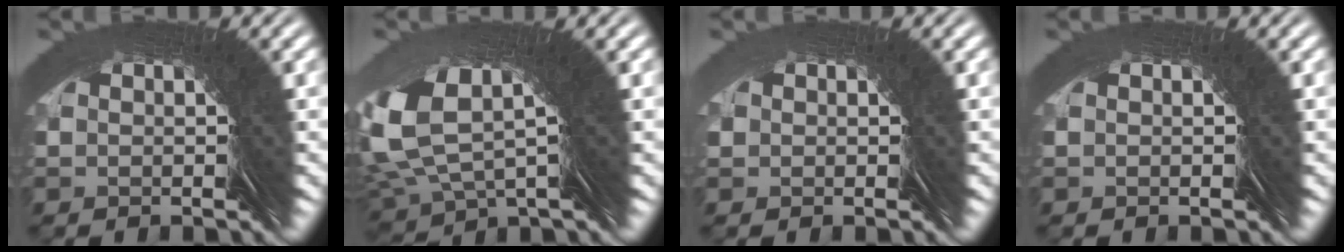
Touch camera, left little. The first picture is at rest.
{"total": 5.1, "force": [1.8, 3.2, 3.5], "torque": [-0.091, 0.006, 0.024]}
{"total": 1.3, "force": [0.1, 1.2, -0.5], "torque": [-0.003, -0.004, 0.000]}
{"total": 0.0}